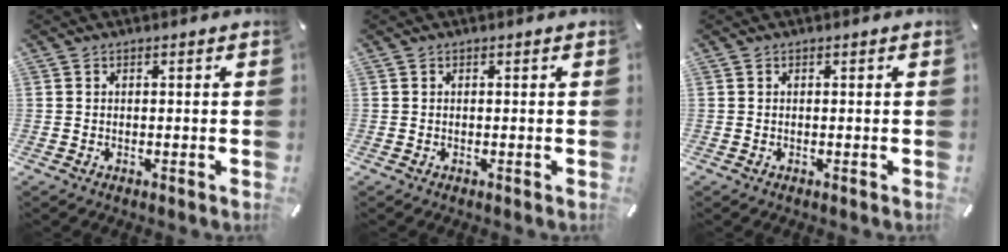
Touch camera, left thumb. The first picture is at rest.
{"total": 0.0}
{"total": 0.0}